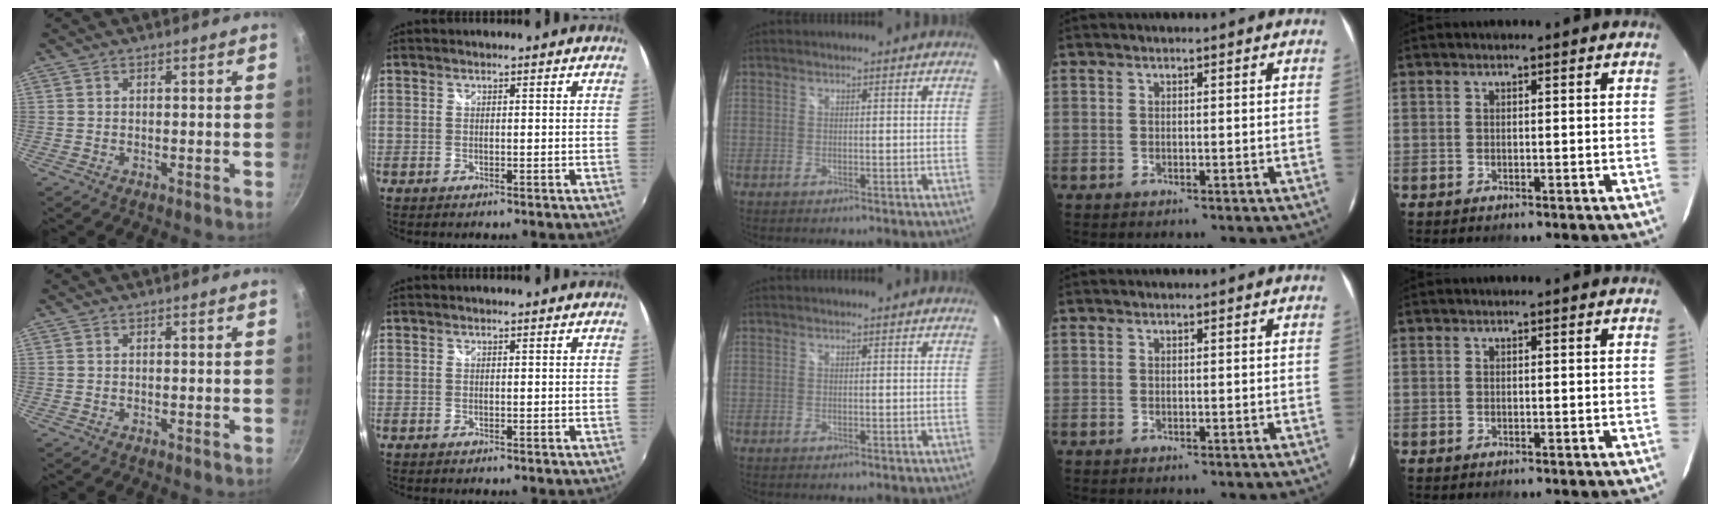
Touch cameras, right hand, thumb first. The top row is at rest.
{}